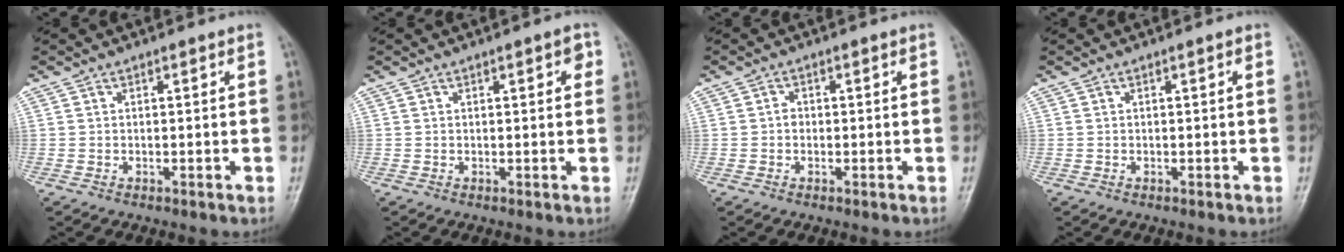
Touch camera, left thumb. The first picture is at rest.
{"total": 2.2, "force": [0.8, 0.8, 1.9], "torque": [-0.019, 0.001, 0.008]}
{"total": 1.2, "force": [-0.2, 1.0, 0.6], "torque": [-0.001, 0.005, -0.008]}
{"total": 0.0}